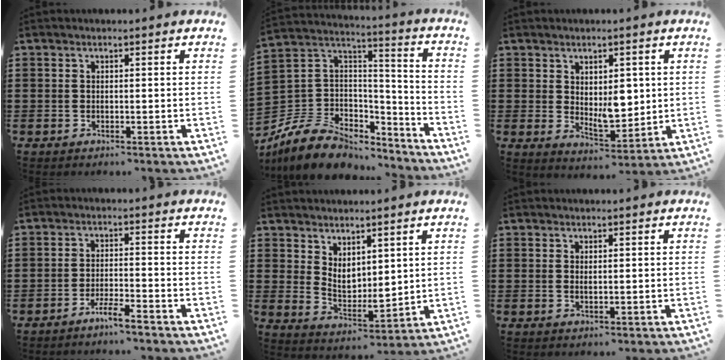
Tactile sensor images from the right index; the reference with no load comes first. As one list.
[{"total": 10.5, "force": [-7.6, 6.4, 3.6], "torque": [-0.098, 0.019, -0.146]}, {"total": 5.7, "force": [1.8, 3.4, 4.2], "torque": [-0.056, -0.010, 0.028]}, {"total": 3.4, "force": [-2.9, -0.1, 1.7], "torque": [-0.037, 0.003, -0.056]}, {"total": 4.4, "force": [2.9, 2.6, 2.0], "torque": [-0.046, -0.017, 0.053]}, {"total": 0.9, "force": [0.3, 0.4, 0.8], "torque": [-0.016, 0.003, 0.005]}]